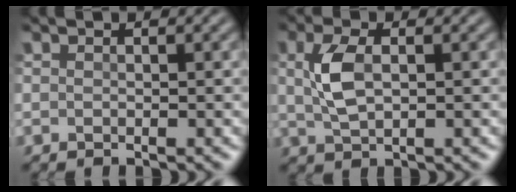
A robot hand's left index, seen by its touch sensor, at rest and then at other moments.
{"total": 3.6, "force": [0.3, 1.8, 3.1], "torque": [-0.070, 0.007, 0.008]}